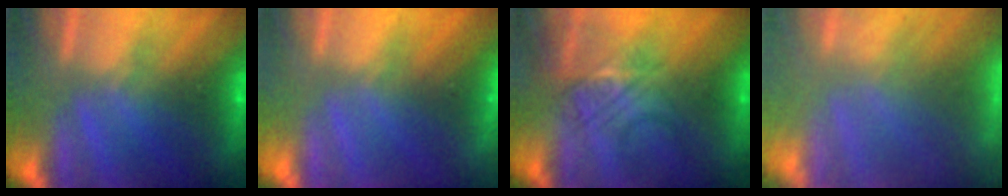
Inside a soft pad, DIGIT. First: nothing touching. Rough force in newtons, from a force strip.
{"total": 2.3}
{"total": 2.4}
{"total": 8.8}